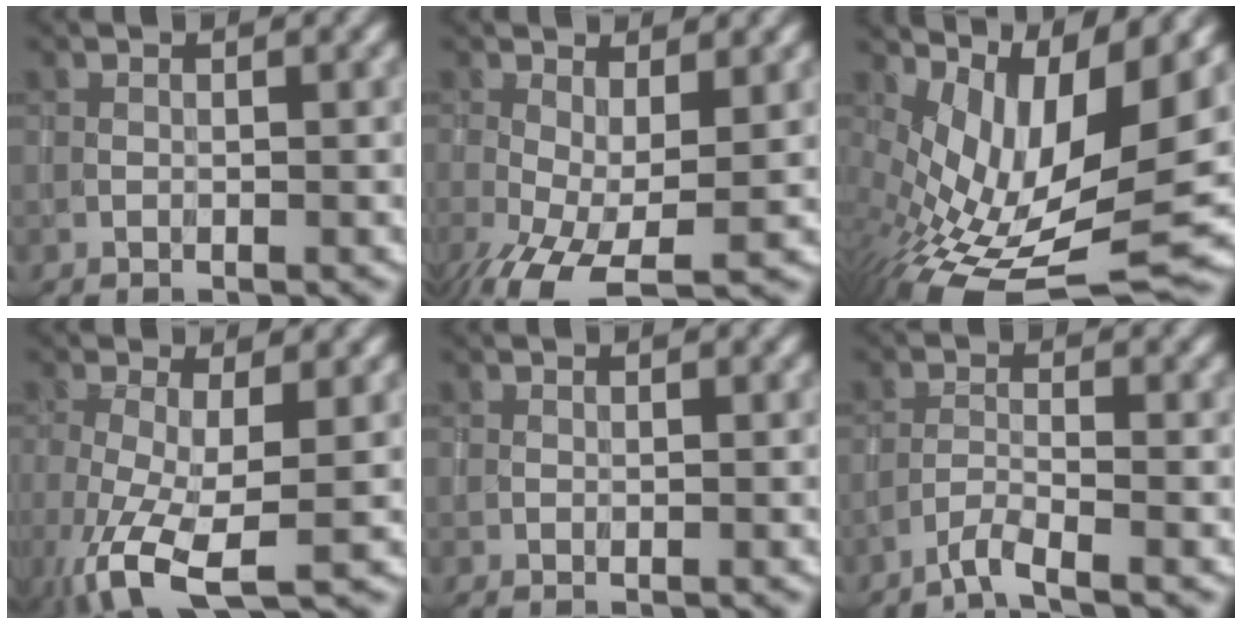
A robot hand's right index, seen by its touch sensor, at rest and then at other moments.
{"total": 6.9, "force": [-2.3, 2.9, 5.8], "torque": [-0.126, -0.020, -0.036]}
{"total": 12.1, "force": [0.3, 5.2, 10.9], "torque": [-0.213, -0.022, 0.025]}
{"total": 7.0, "force": [-2.6, 2.3, 6.0], "torque": [-0.134, -0.019, -0.051]}
{"total": 0.0}
{"total": 2.0, "force": [-1.6, 0.0, 1.2], "torque": [-0.022, 0.004, -0.041]}